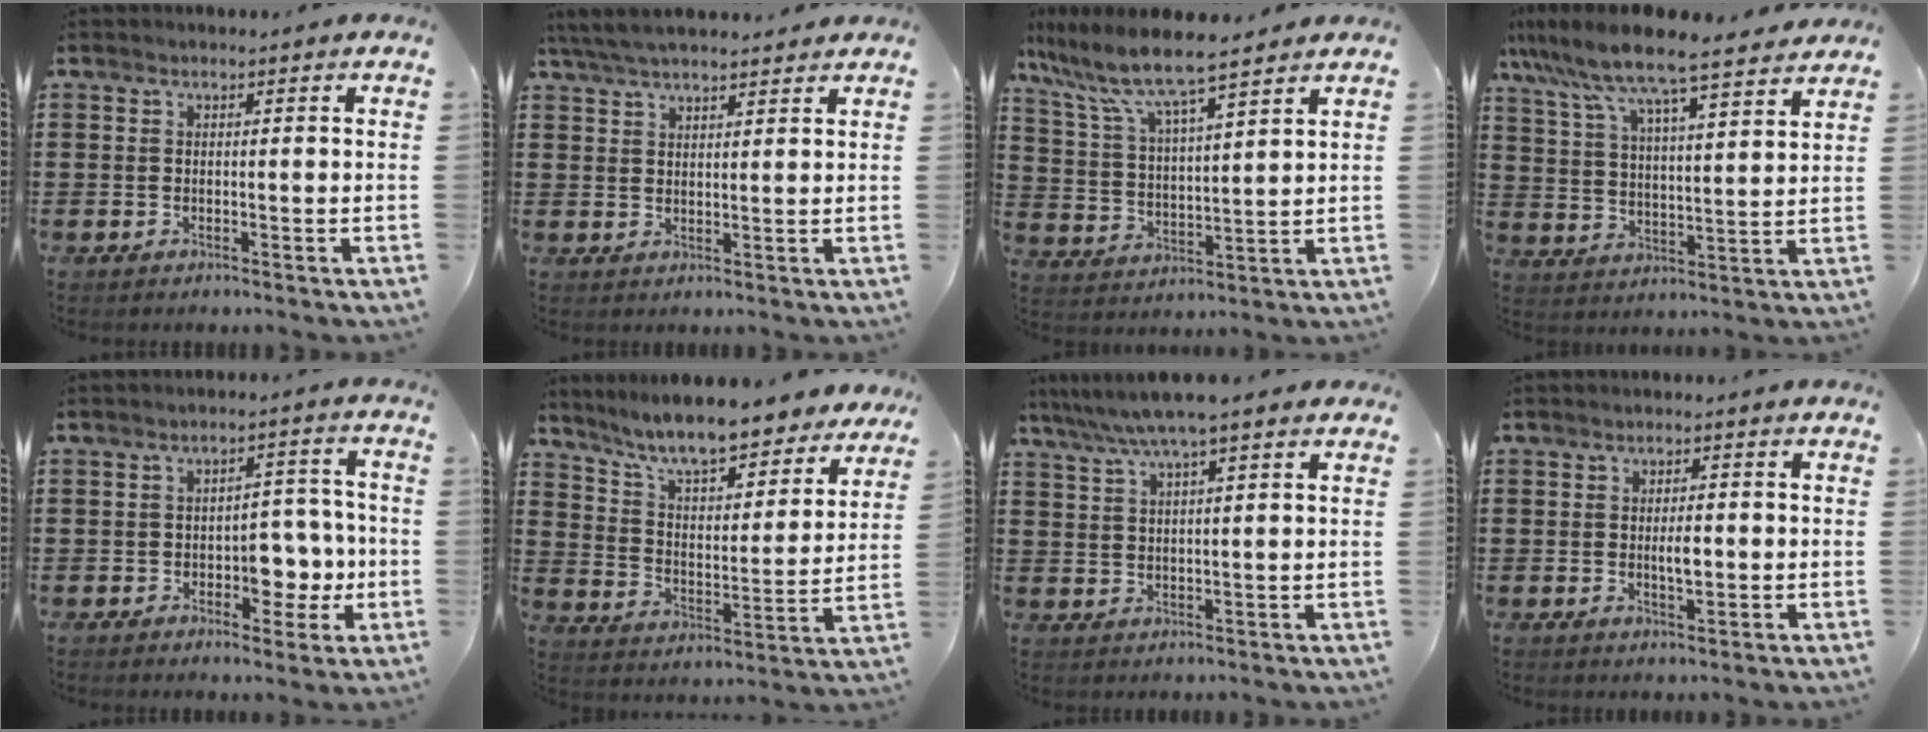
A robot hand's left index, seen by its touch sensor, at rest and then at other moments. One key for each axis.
{"total": 4.7, "fx": 4.2, "fy": 0.8, "fz": 1.8, "tx": -0.048, "ty": -0.004, "tz": 0.079}
{"total": 7.9, "fx": 6.9, "fy": 0.4, "fz": 3.9, "tx": -0.103, "ty": -0.037, "tz": 0.116}
{"total": 8.5, "fx": 7.6, "fy": 0.4, "fz": 3.7, "tx": -0.104, "ty": -0.043, "tz": 0.128}
{"total": 6.3, "fx": -1.8, "fy": 4.1, "fz": 4.4, "tx": -0.059, "ty": 0.005, "tz": -0.038}
{"total": 9.2, "fx": 8.3, "fy": 0.6, "fz": 4.0, "tx": -0.108, "ty": -0.050, "tz": 0.142}
{"total": 6.2, "fx": 4.7, "fy": 0.1, "fz": 4.0, "tx": -0.089, "ty": -0.011, "tz": 0.082}
{"total": 2.9, "fx": -0.1, "fy": 1.0, "fz": 2.7, "tx": -0.043, "ty": -0.003, "tz": -0.005}